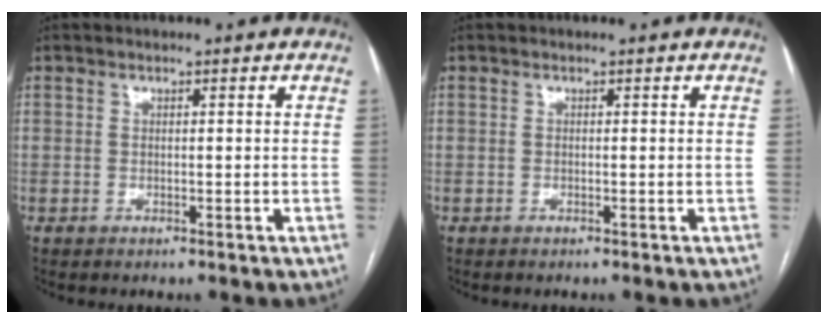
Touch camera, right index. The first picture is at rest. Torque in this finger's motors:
{"motor_torque": [0.00, 0.00, 0.00, 0.00]}